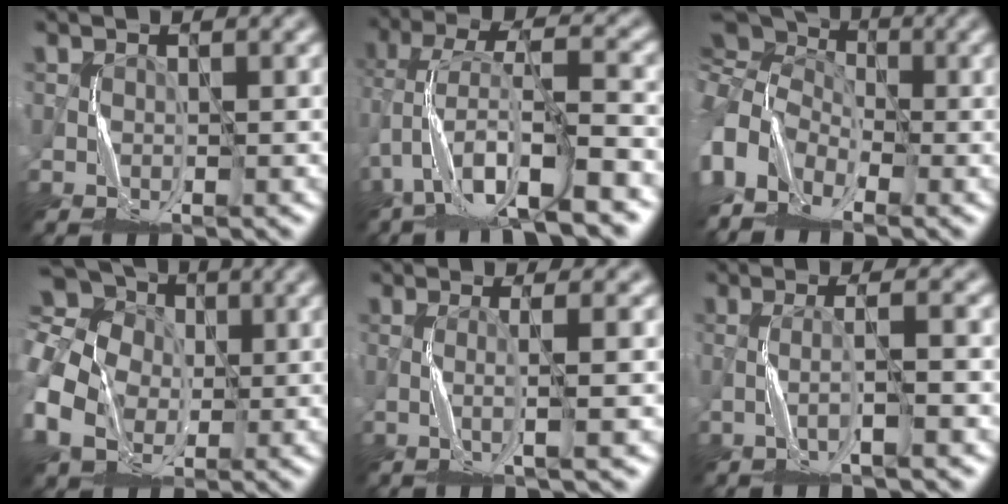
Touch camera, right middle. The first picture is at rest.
{"total": 9.9, "force": [-5.3, 2.8, 7.9], "torque": [-0.146, 0.015, -0.103]}
{"total": 9.6, "force": [-0.5, 7.6, 5.9], "torque": [-0.135, 0.007, -0.012]}
{"total": 11.4, "force": [0.2, 9.5, 6.4], "torque": [-0.171, 0.005, -0.012]}
{"total": 2.6, "force": [-0.3, 0.4, 2.5], "torque": [-0.037, 0.003, -0.010]}
{"total": 2.5, "force": [-1.1, 0.3, 2.3], "torque": [-0.033, 0.013, -0.030]}